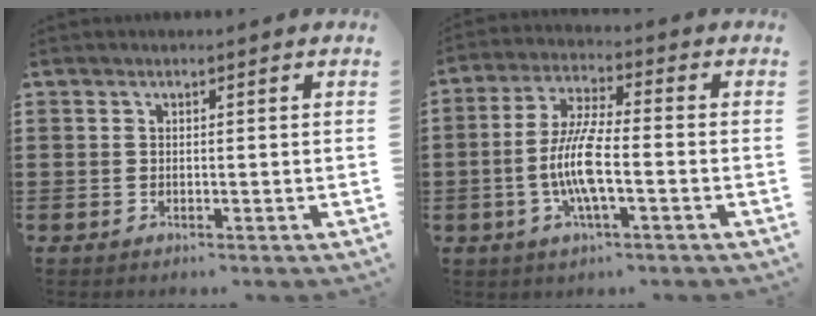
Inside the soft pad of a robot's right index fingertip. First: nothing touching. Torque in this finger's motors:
{"motor_torque": [2.14, 0.00, 1.05, 0.21]}